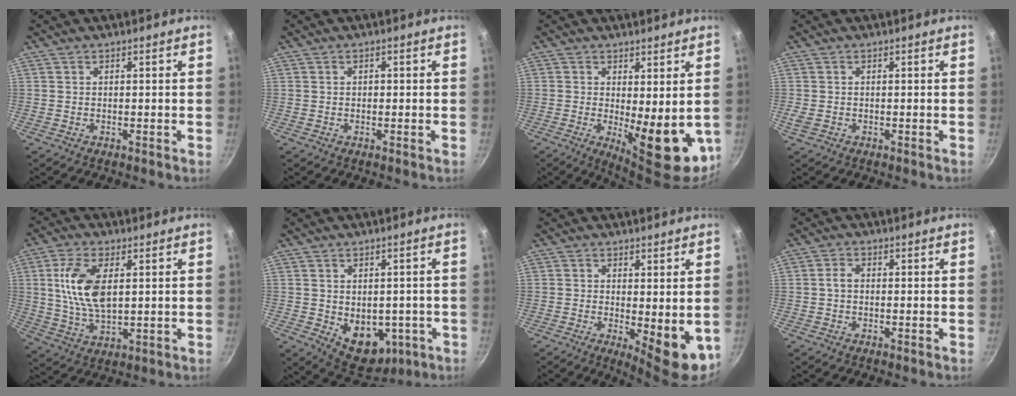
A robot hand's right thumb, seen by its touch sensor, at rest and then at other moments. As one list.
[{"total": 0.8, "force": [0.0, 0.6, 0.6], "torque": [-0.008, 0.004, 0.001]}, {"total": 11.5, "force": [-1.0, 4.4, 10.6], "torque": [-0.124, -0.011, 0.000]}, {"total": 1.2, "force": [-0.3, 1.0, 0.6], "torque": [-0.015, 0.001, -0.001]}, {"total": 11.5, "force": [2.5, 5.8, 9.6], "torque": [-0.181, -0.008, 0.051]}, {"total": 10.7, "force": [-2.1, 7.6, 7.2], "torque": [-0.061, -0.008, -0.006]}, {"total": 8.0, "force": [-0.6, 3.0, 7.3], "torque": [-0.091, -0.013, 0.001]}, {"total": 2.0, "force": [0.0, 1.4, 1.4], "torque": [-0.024, 0.009, -0.002]}]